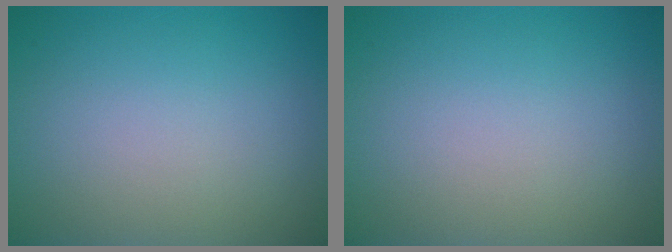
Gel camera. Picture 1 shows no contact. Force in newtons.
{"total": 0.0}